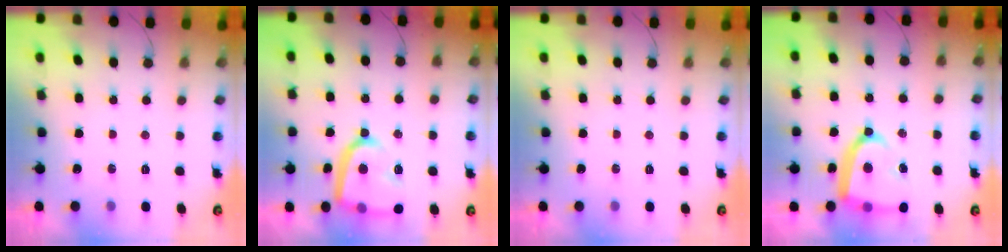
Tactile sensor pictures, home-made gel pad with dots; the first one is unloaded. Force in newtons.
{"total": 15.7, "press": 15.7, "slide": 1.3}
{"total": 0.0}
{"total": 16.1, "press": 16.1, "slide": 0.9}